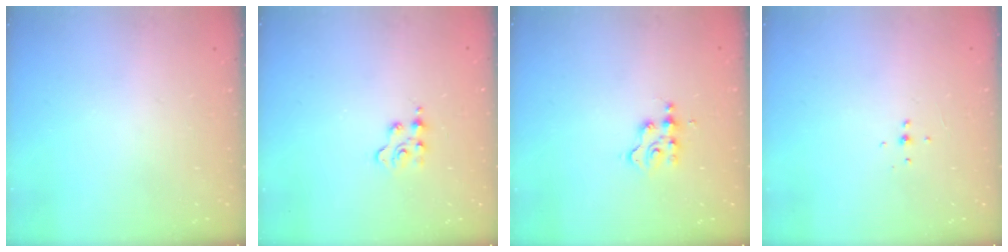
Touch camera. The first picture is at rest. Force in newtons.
{"total": 2.4, "press": 2.3, "slide": 0.5}
{"total": 3.1, "press": 3.1, "slide": 0.3}
{"total": 4.1, "press": 4.0, "slide": 0.6}